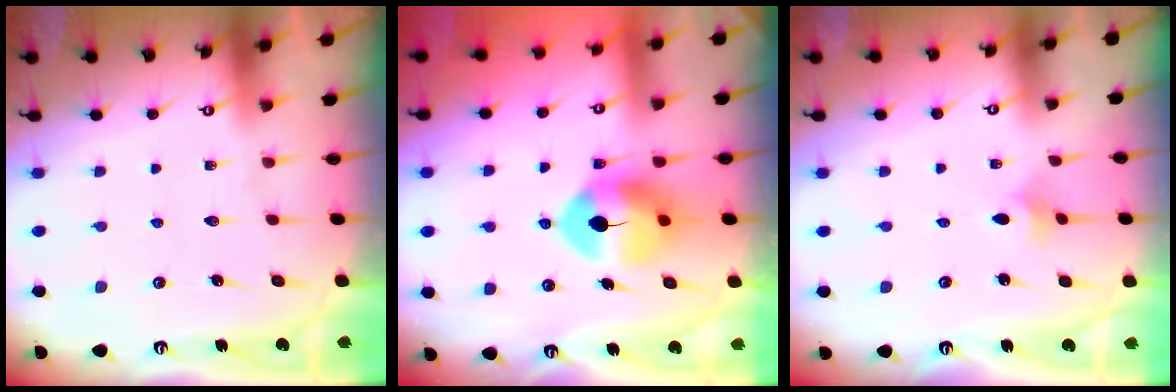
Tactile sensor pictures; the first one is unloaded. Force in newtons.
{"total": 9.3, "press": 9.2, "slide": 1.4}
{"total": 1.9, "press": 1.8, "slide": 0.5}